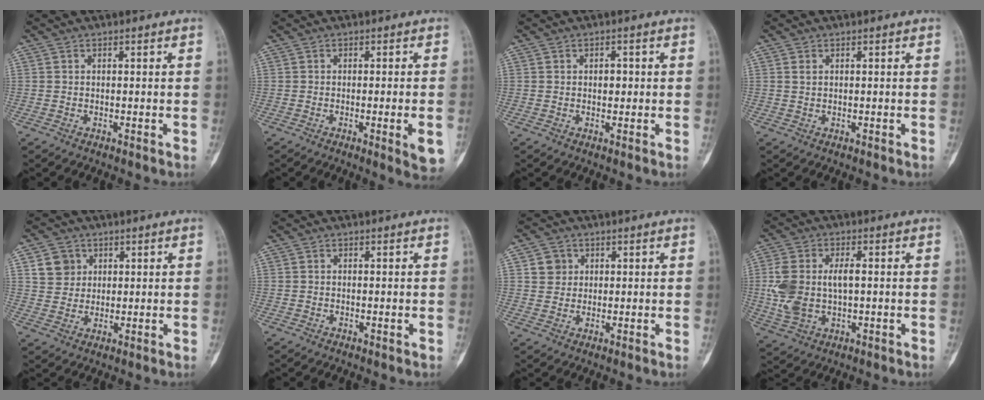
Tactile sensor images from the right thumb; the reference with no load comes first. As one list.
[{"total": 5.7, "force": [-1.8, 0.9, 5.3], "torque": [-0.067, -0.002, -0.020]}, {"total": 1.8, "force": [0.1, 1.0, 1.4], "torque": [-0.009, 0.002, -0.002]}, {"total": 0.7, "force": [0.2, 0.3, 0.6], "torque": [-0.012, 0.007, 0.007]}, {"total": 5.4, "force": [2.1, 4.8, 1.4], "torque": [-0.001, -0.006, 0.040]}, {"total": 0.0}, {"total": 3.5, "force": [1.2, 3.2, 0.7], "torque": [0.008, -0.003, 0.018]}, {"total": 10.6, "force": [0.0, 5.9, 8.8], "torque": [-0.194, 0.010, 0.008]}]